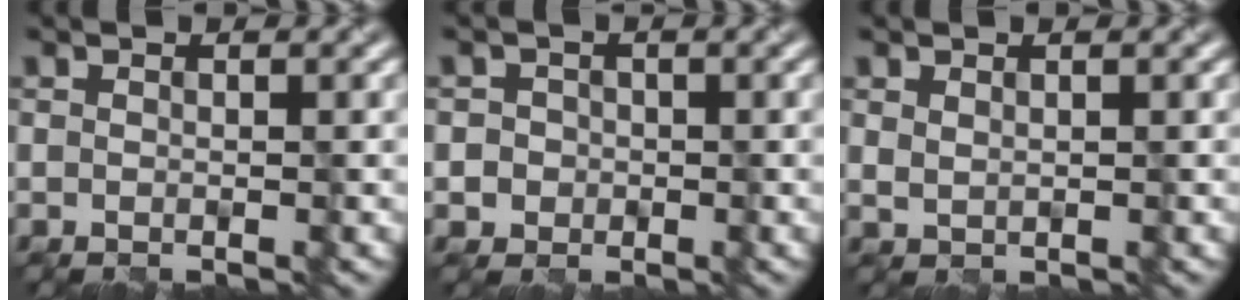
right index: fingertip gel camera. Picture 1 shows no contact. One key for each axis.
{"total": 2.5, "fx": 0.0, "fy": 2.5, "fz": 0.5, "tx": 0.011, "ty": 0.009, "tz": -0.007}
{"total": 0.7, "fx": 0.6, "fy": 0.4, "fz": 0.2, "tx": -0.008, "ty": -0.003, "tz": 0.017}